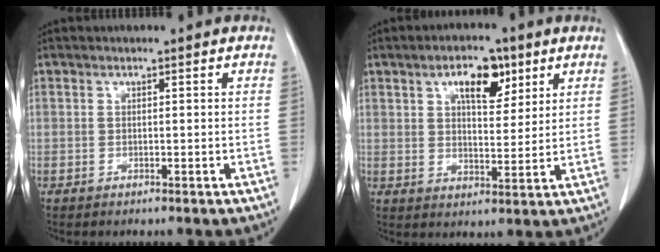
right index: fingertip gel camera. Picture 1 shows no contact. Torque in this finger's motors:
{"motor_torque": [0.63, 0.62, 0.17, 0.06]}